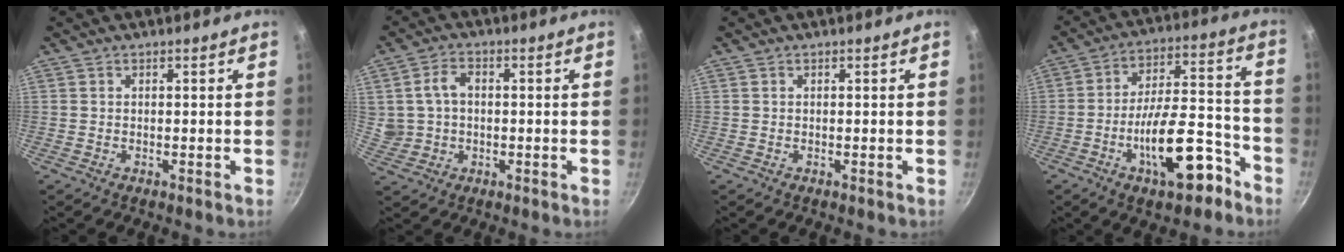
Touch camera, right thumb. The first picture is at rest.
{"total": 6.7, "force": [0.6, 5.4, 4.0], "torque": [-0.055, 0.011, 0.016]}
{"total": 0.0}
{"total": 16.6, "force": [-8.1, 6.6, 12.8], "torque": [-0.171, 0.067, -0.120]}